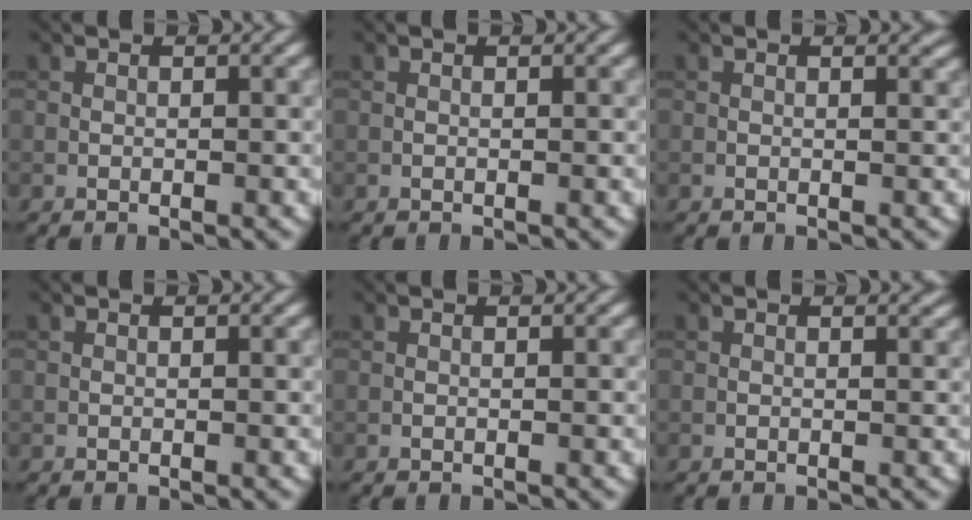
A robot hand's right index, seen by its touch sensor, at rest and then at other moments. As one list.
[{"total": 0.0}, {"total": 0.6, "force": [0.5, 0.1, 0.3], "torque": [-0.002, 0.000, 0.009]}, {"total": 0.0}, {"total": 0.0}, {"total": 0.6, "force": [0.6, 0.1, 0.3], "torque": [-0.002, 0.000, 0.009]}]